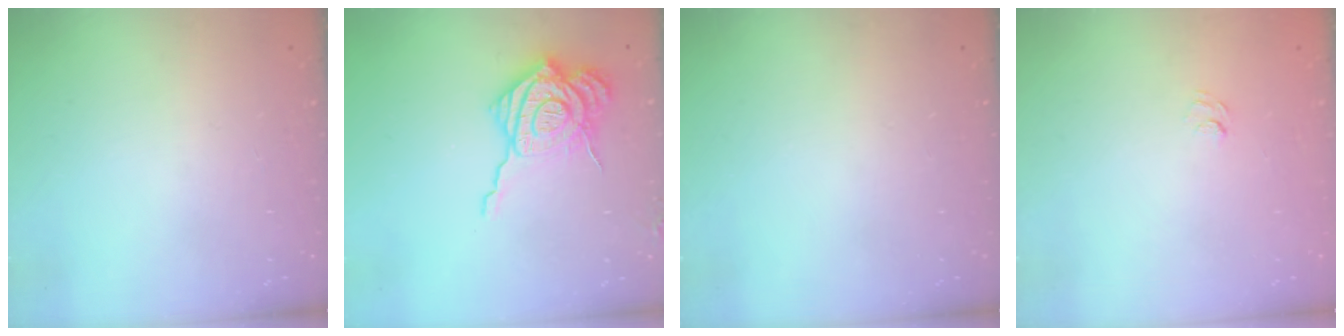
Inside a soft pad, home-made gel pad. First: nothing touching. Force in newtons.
{"total": 17.4, "press": 17.3, "slide": 1.7}
{"total": 0.0}
{"total": 6.8, "press": 6.7, "slide": 1.1}